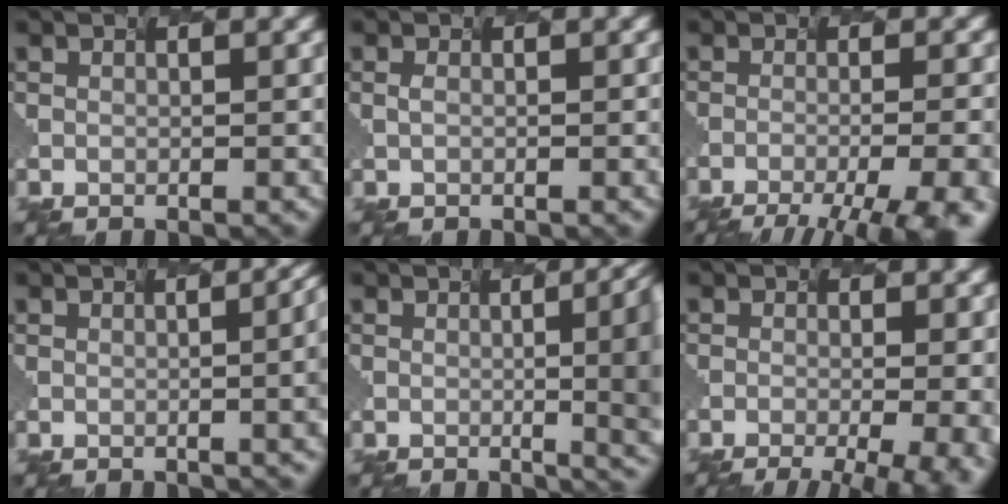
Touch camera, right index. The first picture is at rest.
{"total": 0.0}
{"total": 12.4, "force": [-7.7, 4.4, 8.6], "torque": [-0.058, 0.000, -0.078]}
{"total": 8.4, "force": [0.7, 4.3, 7.2], "torque": [-0.017, 0.033, 0.000]}
{"total": 13.5, "force": [-0.1, 6.7, 11.7], "torque": [-0.050, 0.023, 0.008]}
{"total": 9.2, "force": [-3.0, 3.7, 7.9], "torque": [-0.037, 0.000, -0.022]}